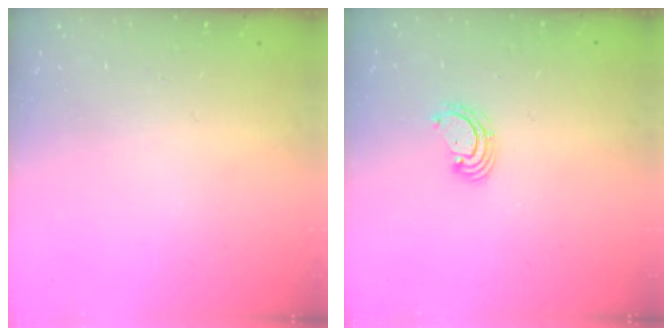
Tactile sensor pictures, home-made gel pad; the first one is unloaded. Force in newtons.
{"total": 2.6, "press": 2.6, "slide": 0.2}